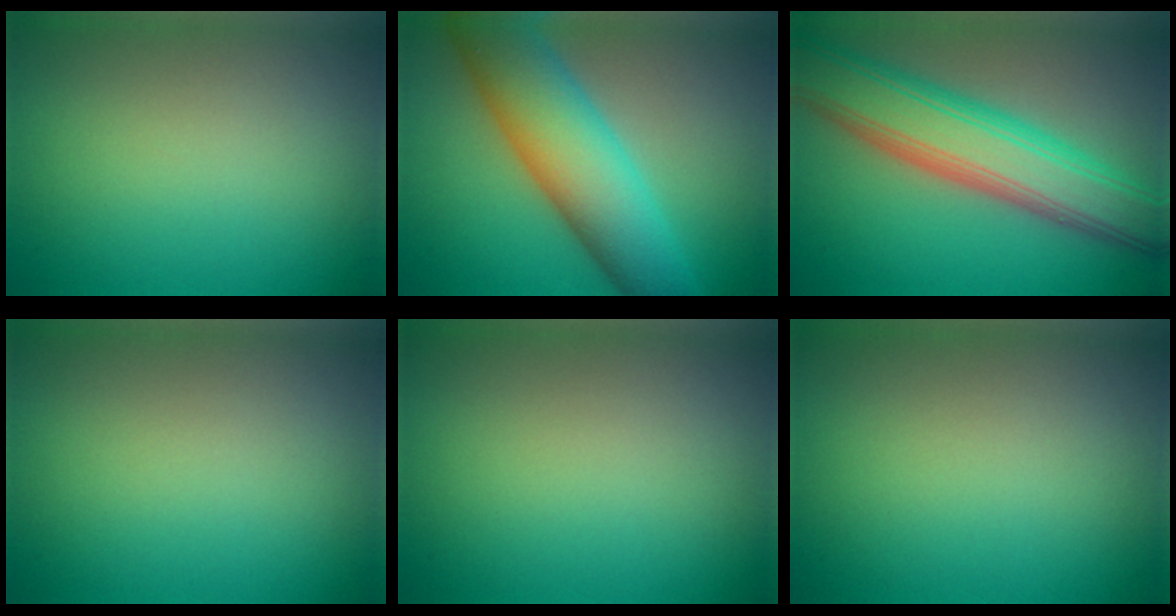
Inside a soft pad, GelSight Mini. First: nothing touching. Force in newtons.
{"total": 10.7, "press": 10.7, "slide": 0.2}
{"total": 9.6, "press": 9.6, "slide": 0.6}
{"total": 0.0}
{"total": 0.0}
{"total": 0.0}